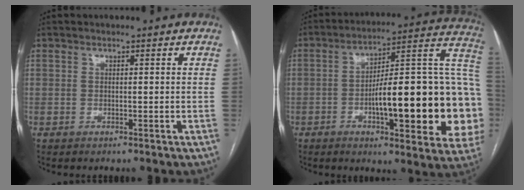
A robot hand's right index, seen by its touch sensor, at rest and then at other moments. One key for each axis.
{"total": 27.8, "fx": -4.3, "fy": 5.5, "fz": 27.0, "tx": -0.291, "ty": 0.027, "tz": -0.059}